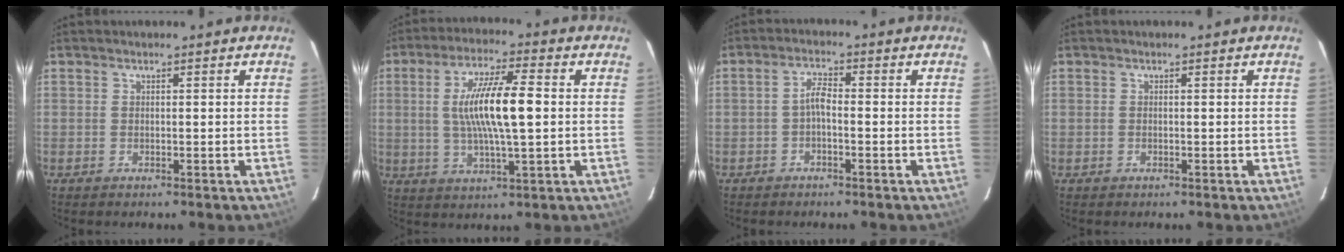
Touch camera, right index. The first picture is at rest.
{"total": 12.2, "force": [0.7, 2.2, 12.0], "torque": [-0.225, 0.004, 0.015]}
{"total": 2.5, "force": [-1.0, 0.8, 2.2], "torque": [-0.046, 0.010, -0.022]}
{"total": 0.0}